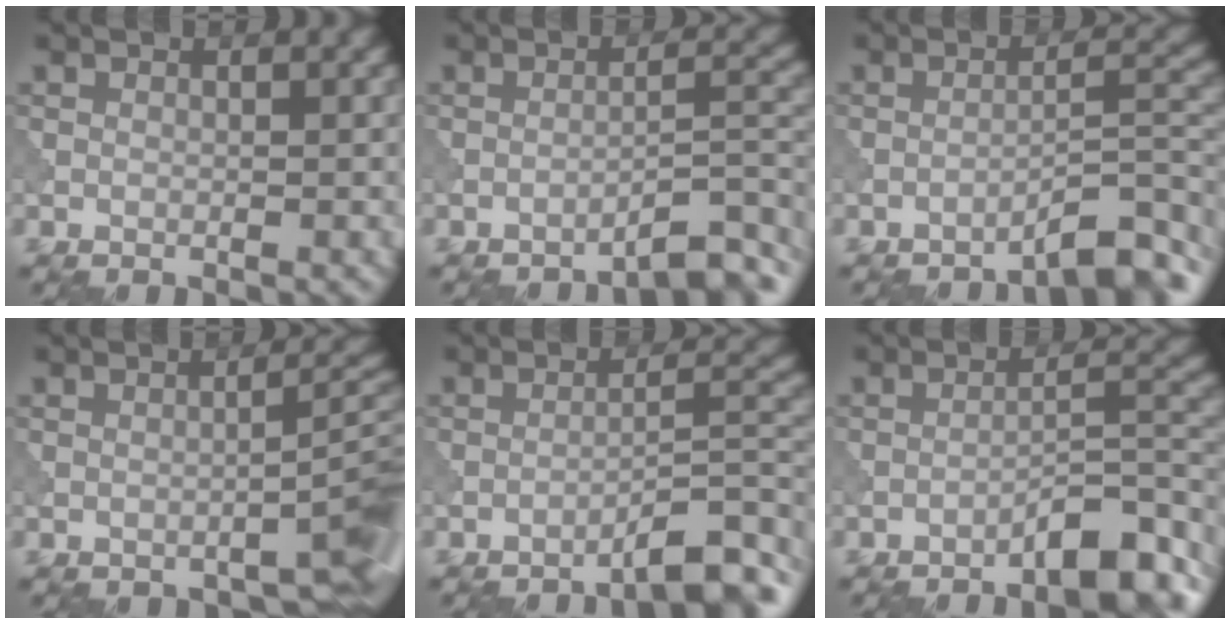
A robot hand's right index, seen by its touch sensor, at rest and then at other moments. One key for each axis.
{"total": 4.5, "fx": -3.5, "fy": 0.6, "fz": 2.8, "tx": -0.037, "ty": 0.016, "tz": -0.052}
{"total": 5.2, "fx": -3.9, "fy": 0.7, "fz": 3.3, "tx": -0.043, "ty": 0.017, "tz": -0.059}
{"total": 4.4, "fx": -2.8, "fy": 0.9, "fz": 3.2, "tx": -0.030, "ty": 0.017, "tz": -0.044}
{"total": 5.3, "fx": -3.8, "fy": 0.7, "fz": 3.7, "tx": -0.049, "ty": 0.019, "tz": -0.056}
{"total": 5.9, "fx": -4.1, "fy": 1.2, "fz": 4.0, "tx": -0.054, "ty": 0.017, "tz": -0.061}